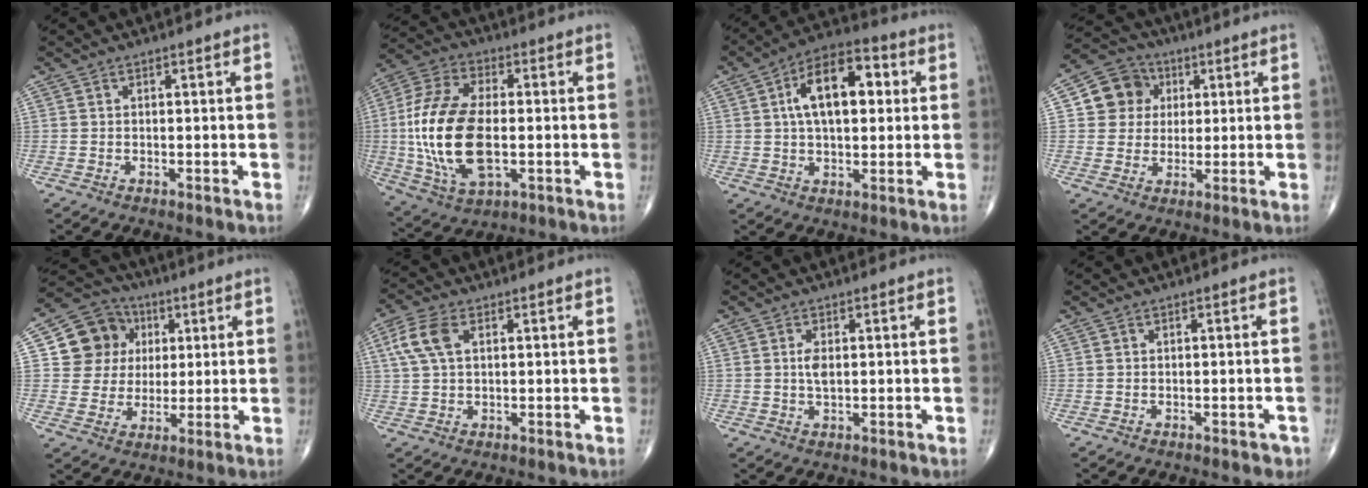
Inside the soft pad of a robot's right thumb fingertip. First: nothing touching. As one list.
[{"total": 19.9, "force": [-1.3, 10.4, 16.9], "torque": [-0.358, 0.001, -0.018]}, {"total": 14.4, "force": [3.1, 7.6, 11.9], "torque": [-0.178, 0.019, 0.044]}, {"total": 9.3, "force": [2.3, 8.5, 3.0], "torque": [-0.018, 0.002, 0.033]}, {"total": 11.8, "force": [3.1, 10.7, 3.7], "torque": [-0.027, 0.004, 0.052]}, {"total": 6.8, "force": [2.1, 3.8, 5.2], "torque": [-0.123, 0.013, 0.042]}, {"total": 2.7, "force": [0.4, 1.2, 2.3], "torque": [-0.045, -0.002, 0.009]}, {"total": 1.3, "force": [-0.8, 0.8, 0.5], "torque": [0.003, 0.005, -0.009]}]